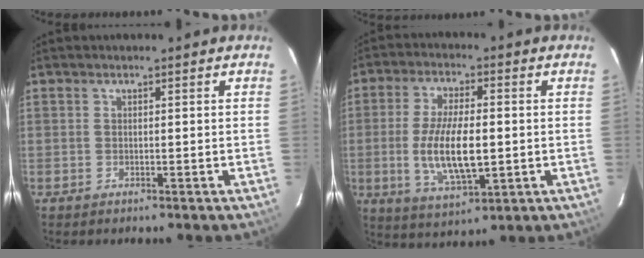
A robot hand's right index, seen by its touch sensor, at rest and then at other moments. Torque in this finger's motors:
{"motor_torque": [1.13, -0.64, 0.57, 0.20]}